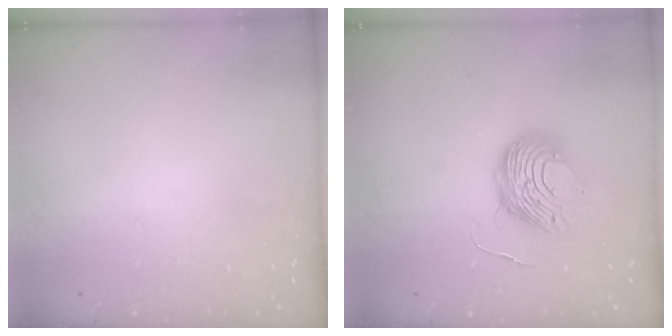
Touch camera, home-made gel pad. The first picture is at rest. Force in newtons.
{"total": 9.7, "press": 9.6, "slide": 1.1}